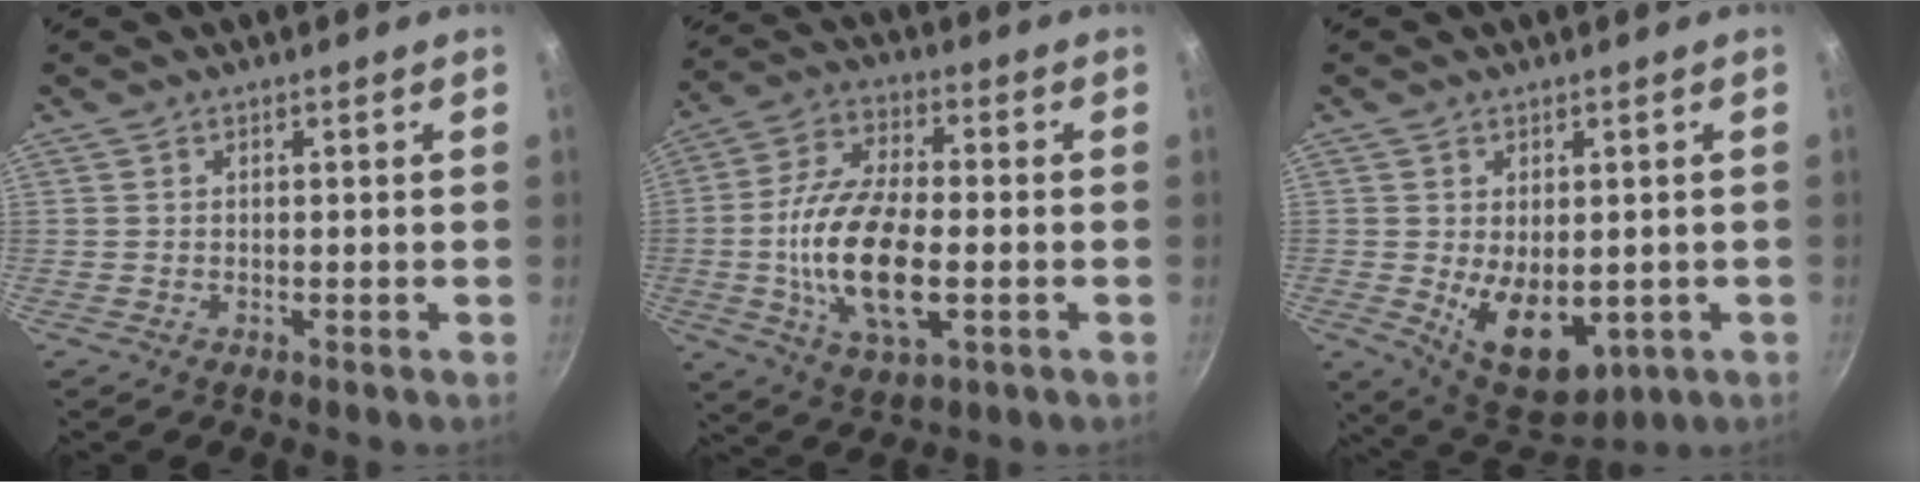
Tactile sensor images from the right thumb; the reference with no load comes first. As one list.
[{"total": 17.7, "force": [-2.7, 8.1, 15.5], "torque": [-0.297, 0.012, -0.048]}, {"total": 11.7, "force": [-2.2, 7.0, 9.2], "torque": [-0.119, -0.014, -0.011]}]